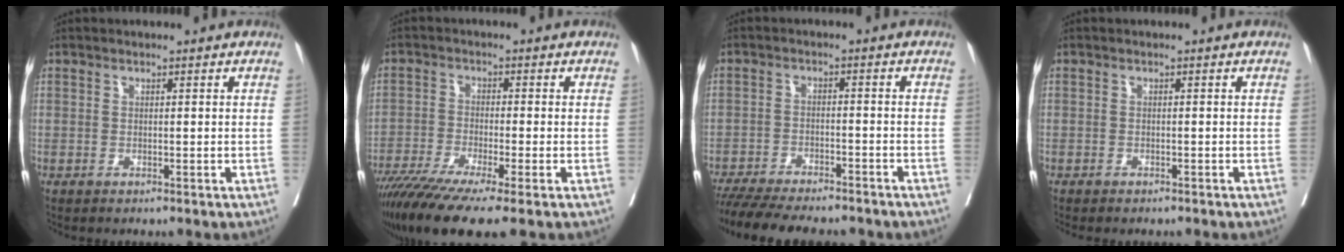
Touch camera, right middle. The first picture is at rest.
{"total": 11.4, "force": [-8.2, 0.2, 7.9], "torque": [-0.134, -0.026, -0.137]}
{"total": 17.3, "force": [-15.3, 3.3, 7.4], "torque": [-0.151, -0.024, -0.213]}
{"total": 3.7, "force": [-3.3, 0.8, 1.6], "torque": [-0.025, -0.007, -0.039]}